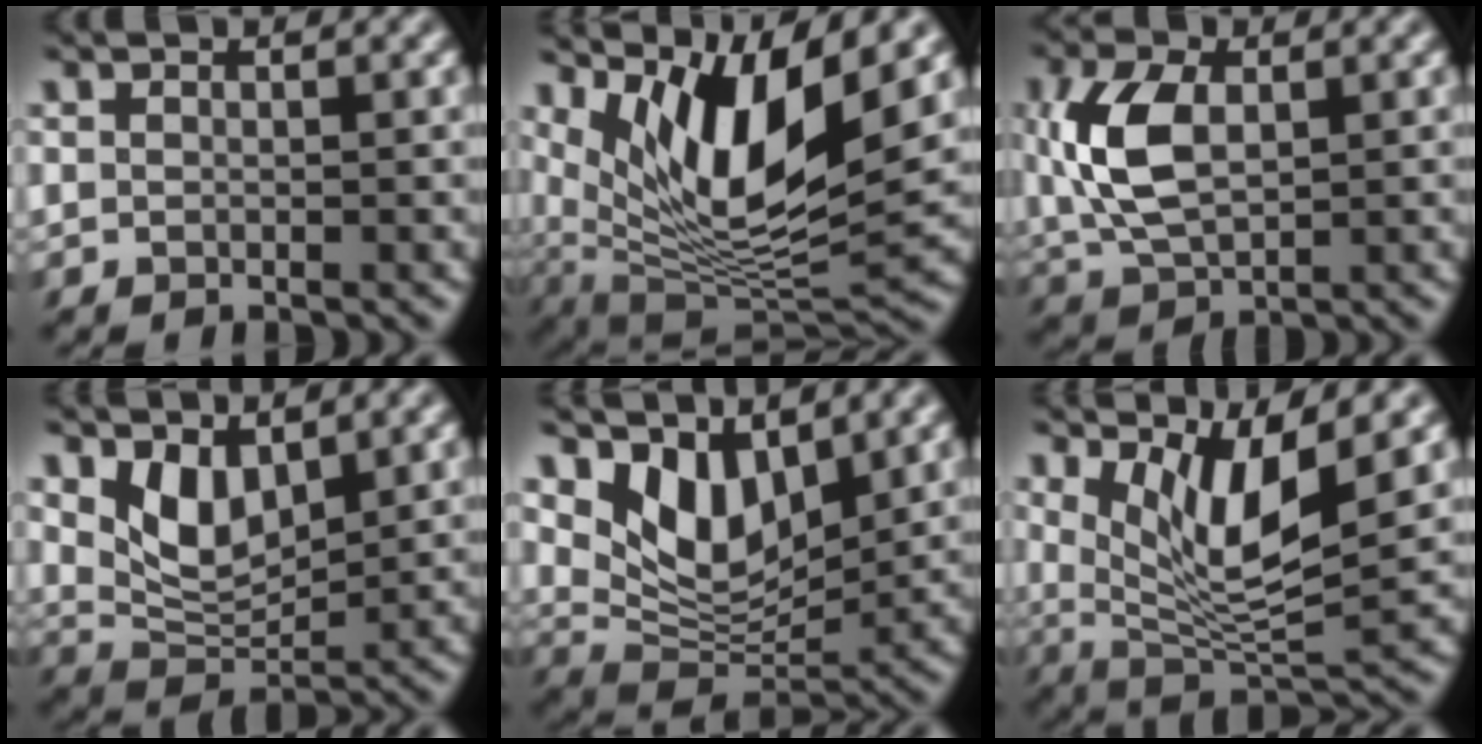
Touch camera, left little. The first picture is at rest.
{"total": 10.9, "force": [5.4, 2.8, 9.0], "torque": [-0.163, 0.000, 0.101]}
{"total": 5.9, "force": [0.3, 3.0, 5.0], "torque": [-0.110, 0.009, 0.000]}
{"total": 4.2, "force": [1.8, 1.7, 3.4], "torque": [-0.063, -0.010, 0.032]}
{"total": 6.3, "force": [3.3, 2.8, 4.6], "torque": [-0.088, -0.011, 0.054]}
{"total": 7.2, "force": [3.3, 1.3, 6.2], "torque": [-0.116, -0.015, 0.062]}